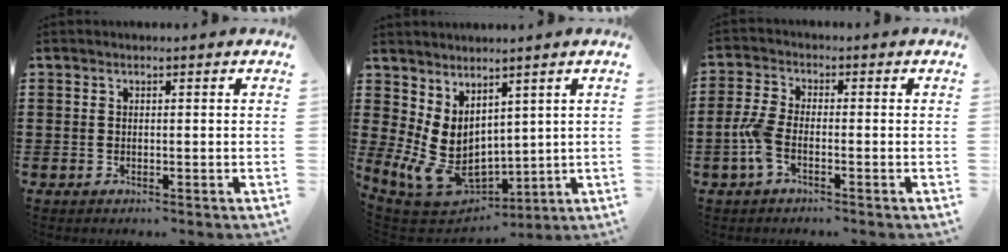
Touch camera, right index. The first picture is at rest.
{"total": 8.4, "force": [1.9, 6.3, 5.3], "torque": [-0.149, -0.032, 0.044]}
{"total": 4.4, "force": [-1.4, 1.8, 3.7], "torque": [-0.091, -0.004, -0.032]}